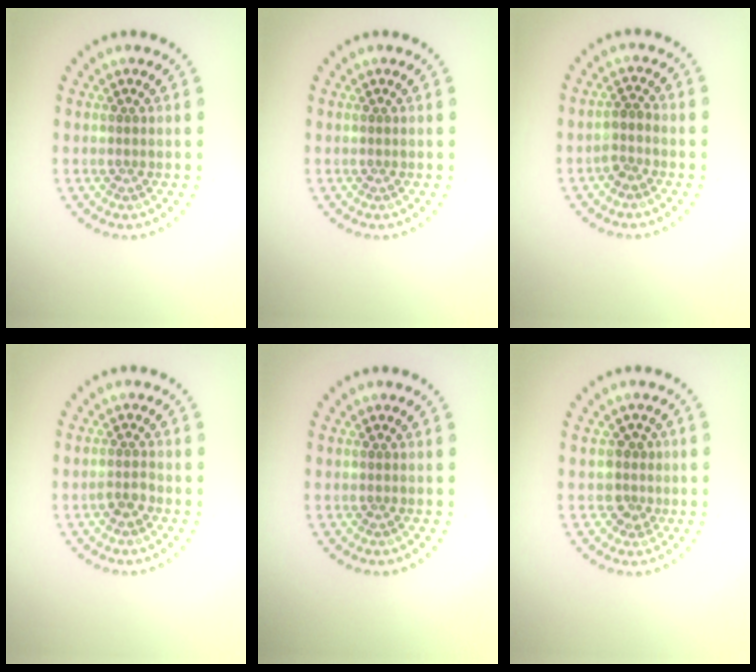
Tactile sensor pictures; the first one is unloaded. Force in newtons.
{"total": 0.0}
{"total": 1.5, "press": 1.2, "slide": 0.9}
{"total": 1.4, "press": 1.2, "slide": 0.8}
{"total": 0.0}
{"total": 1.9, "press": 1.6, "slide": 1.1}